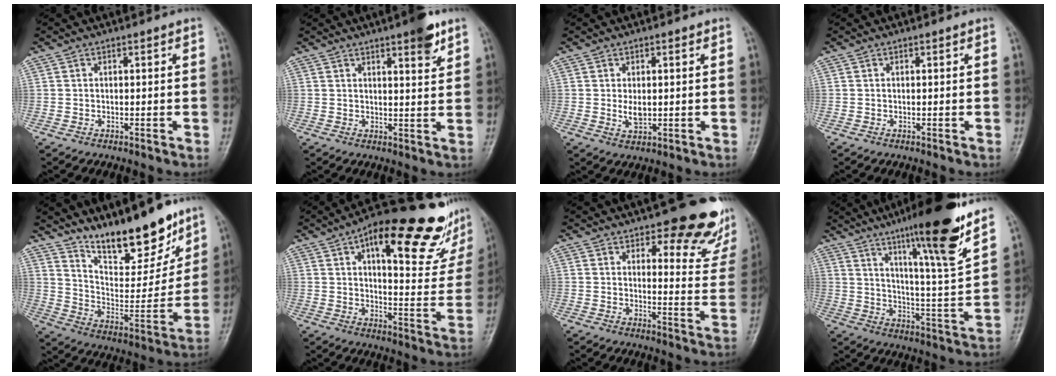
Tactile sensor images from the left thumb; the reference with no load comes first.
{"total": 5.7, "force": [3.6, 1.2, 4.2], "torque": [-0.049, -0.020, 0.047]}
{"total": 3.2, "force": [0.3, 1.9, 2.5], "torque": [-0.037, -0.008, 0.009]}
{"total": 0.0}
{"total": 18.8, "force": [14.3, 6.2, 10.6], "torque": [-0.115, -0.096, 0.241]}
{"total": 25.8, "force": [14.7, 8.7, 19.4], "torque": [-0.223, -0.037, 0.201]}
{"total": 16.1, "force": [12.0, 6.1, 8.7], "torque": [-0.046, -0.079, 0.128]}
{"total": 18.8, "force": [12.5, 1.2, 14.0], "torque": [-0.196, -0.068, 0.196]}